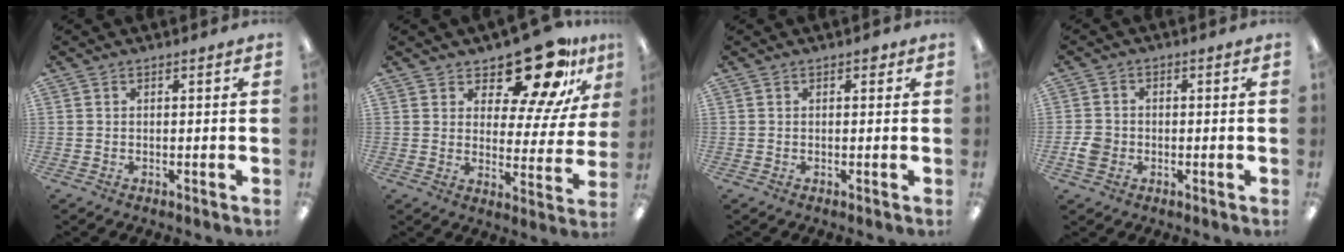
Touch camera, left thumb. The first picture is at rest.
{"total": 16.8, "force": [13.3, 5.9, 8.4], "torque": [-0.130, -0.097, 0.227]}
{"total": 1.1, "force": [0.5, 0.6, 0.7], "torque": [-0.006, -0.001, 0.008]}
{"total": 4.3, "force": [-1.3, 3.6, 1.9], "torque": [-0.036, 0.007, -0.023]}